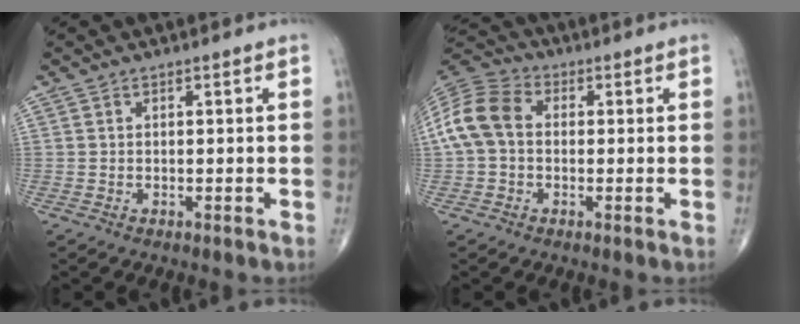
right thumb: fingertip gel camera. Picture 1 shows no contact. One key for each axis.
{"total": 10.4, "fx": 0.3, "fy": 7.6, "fz": 7.0, "tx": -0.146, "ty": 0.031, "tz": -0.007}